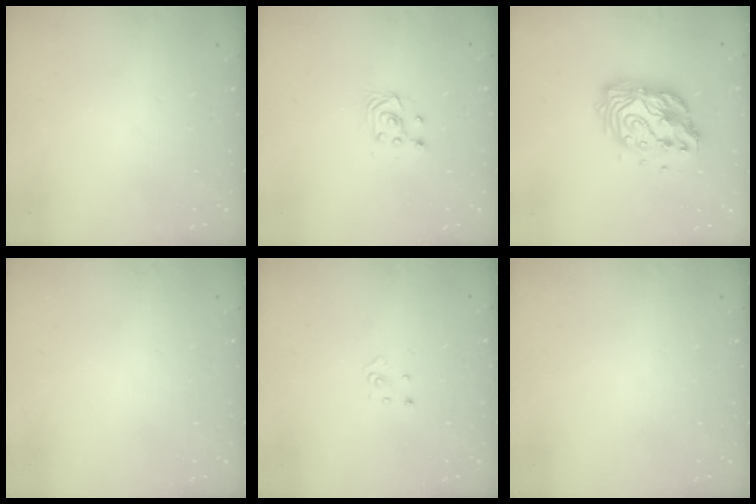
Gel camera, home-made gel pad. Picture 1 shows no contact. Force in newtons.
{"total": 2.9, "press": 2.6, "slide": 1.3}
{"total": 13.4, "press": 13.4, "slide": 1.2}
{"total": 0.0}
{"total": 2.8, "press": 2.8, "slide": 0.3}
{"total": 0.0}